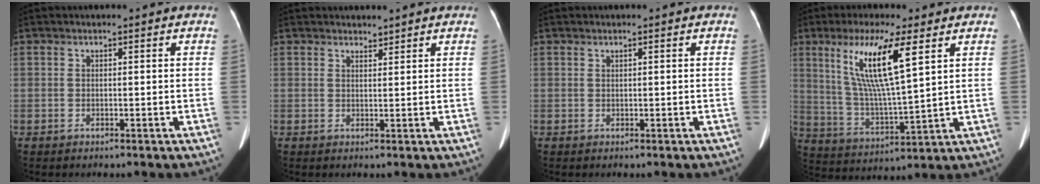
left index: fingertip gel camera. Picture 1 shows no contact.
{"total": 1.3, "force": [1.2, 0.1, 0.0], "torque": [-0.007, 0.005, 0.022]}
{"total": 0.0}
{"total": 12.7, "force": [5.5, 0.9, 11.4], "torque": [-0.235, -0.003, 0.106]}